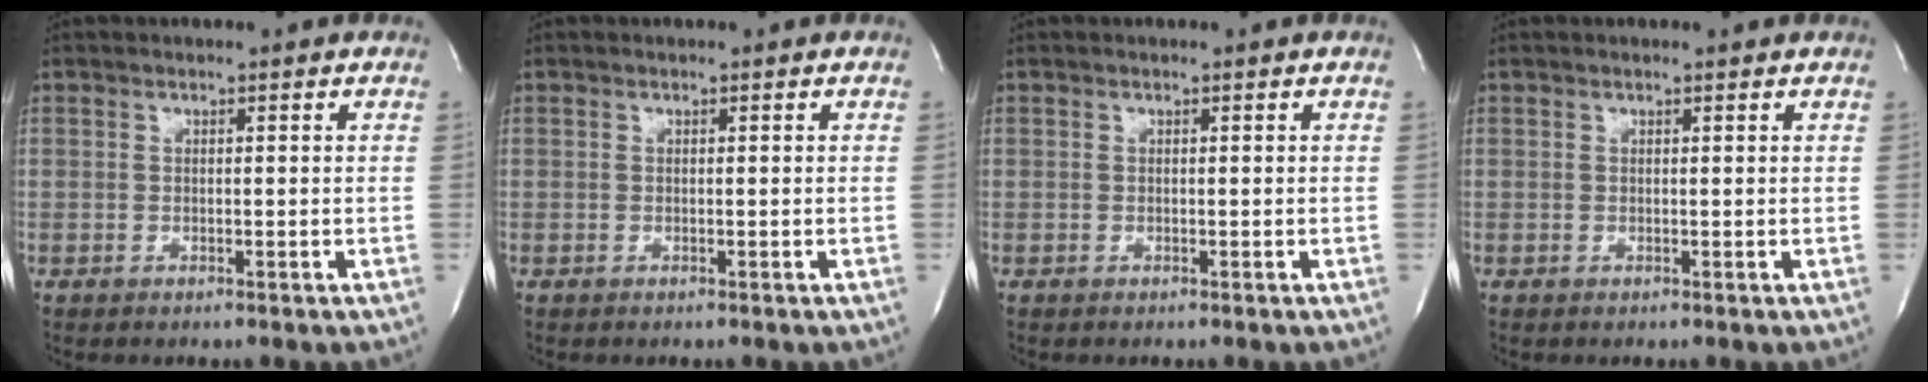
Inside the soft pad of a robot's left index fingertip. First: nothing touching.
{"total": 0.0}
{"total": 0.0}
{"total": 0.9, "force": [0.8, 0.0, 0.3], "torque": [-0.012, 0.007, 0.011]}